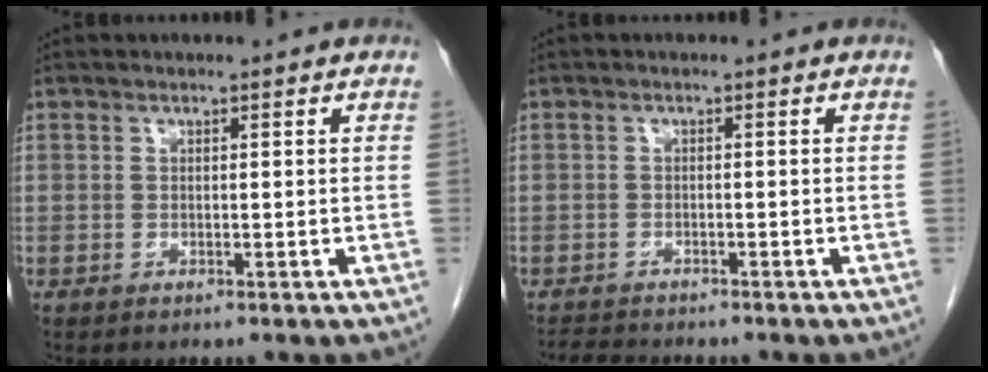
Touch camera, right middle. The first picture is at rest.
{"total": 2.6, "force": [-2.6, 0.5, 0.4], "torque": [-0.012, -0.013, -0.043]}